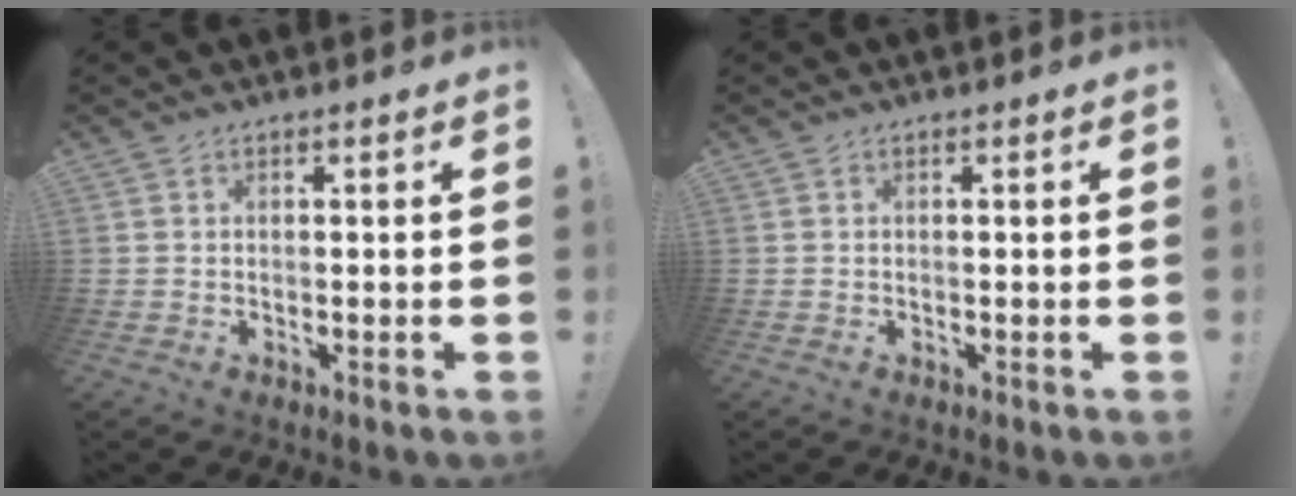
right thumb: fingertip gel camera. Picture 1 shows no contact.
{"total": 0.0}